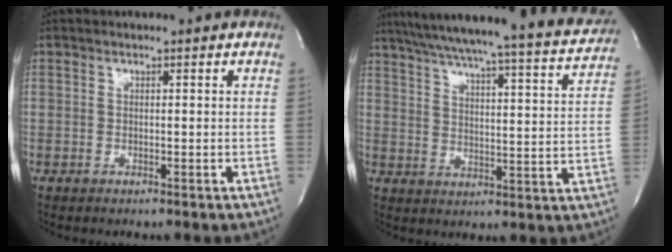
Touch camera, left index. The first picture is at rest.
{"total": 24.7, "force": [22.5, 1.4, 10.2], "torque": [-0.160, -0.048, 0.283]}